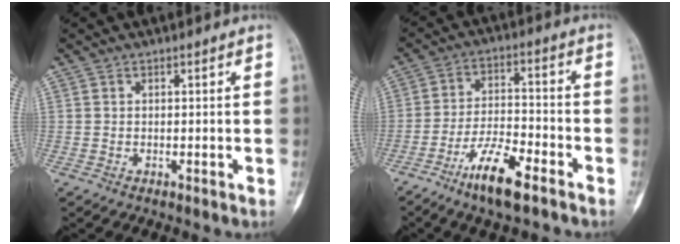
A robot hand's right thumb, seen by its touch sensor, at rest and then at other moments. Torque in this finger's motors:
{"motor_torque": [0.20, 0.40, 0.07, -0.17, 0.06]}